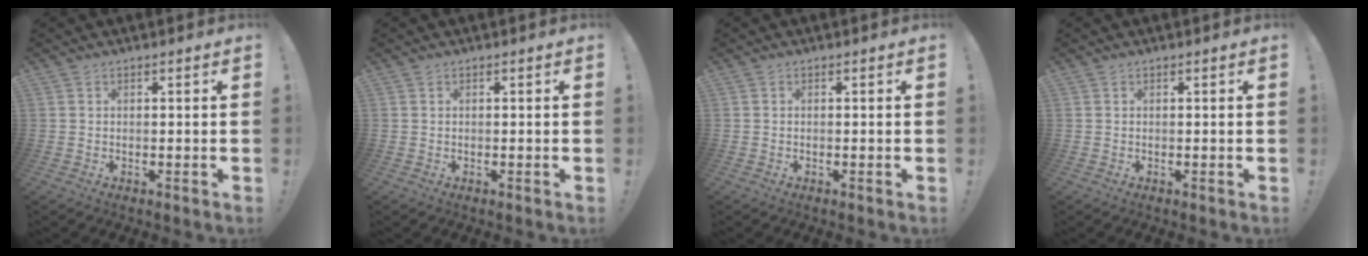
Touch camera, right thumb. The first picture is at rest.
{"total": 0.0}
{"total": 0.0}
{"total": 0.0}